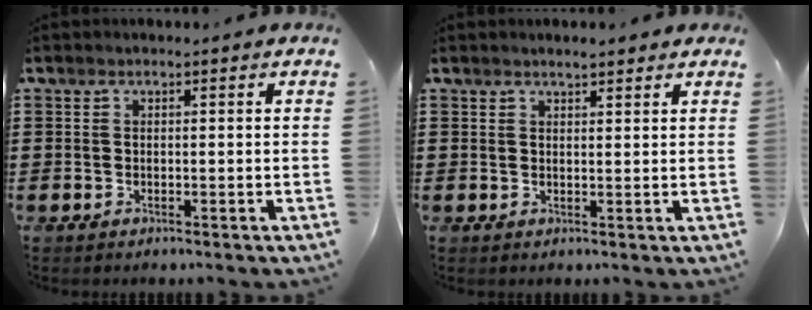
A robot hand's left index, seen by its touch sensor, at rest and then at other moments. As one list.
[{"total": 1.6, "force": [1.5, 0.2, 0.7], "torque": [-0.015, 0.004, 0.028]}]